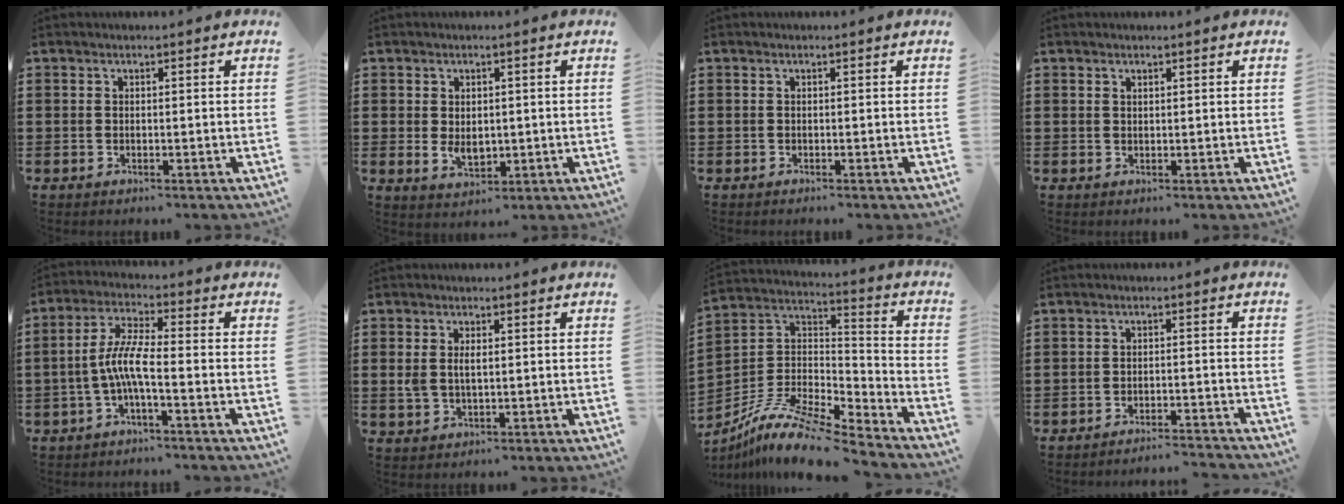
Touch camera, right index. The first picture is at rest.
{"total": 3.3, "force": [0.2, 2.2, 2.4], "torque": [-0.040, 0.004, 0.002]}
{"total": 0.0}
{"total": 0.7, "force": [0.5, 0.4, 0.3], "torque": [-0.007, 0.001, 0.010]}
{"total": 6.5, "force": [-2.0, 1.0, 6.1], "torque": [-0.142, -0.010, -0.047]}
{"total": 2.8, "force": [0.3, 1.5, 2.3], "torque": [-0.047, 0.008, 0.004]}
{"total": 10.9, "force": [-8.9, 2.2, 5.9], "torque": [-0.121, 0.016, -0.178]}
{"total": 2.8, "force": [-2.7, -0.2, 0.4], "torque": [-0.011, -0.001, -0.059]}